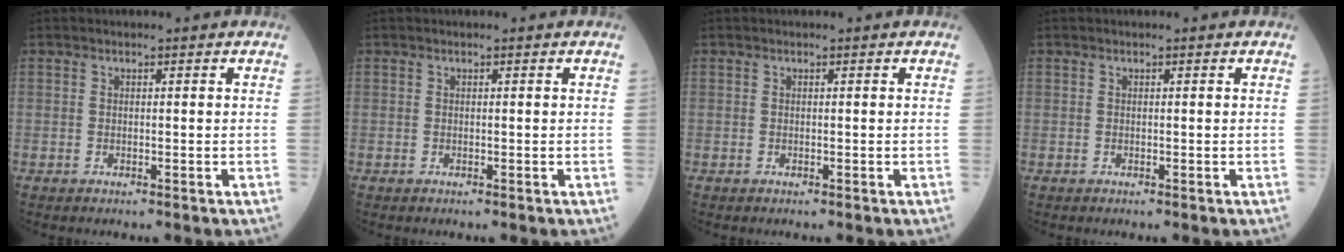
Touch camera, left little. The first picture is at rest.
{"total": 0.0}
{"total": 0.0}
{"total": 0.0}